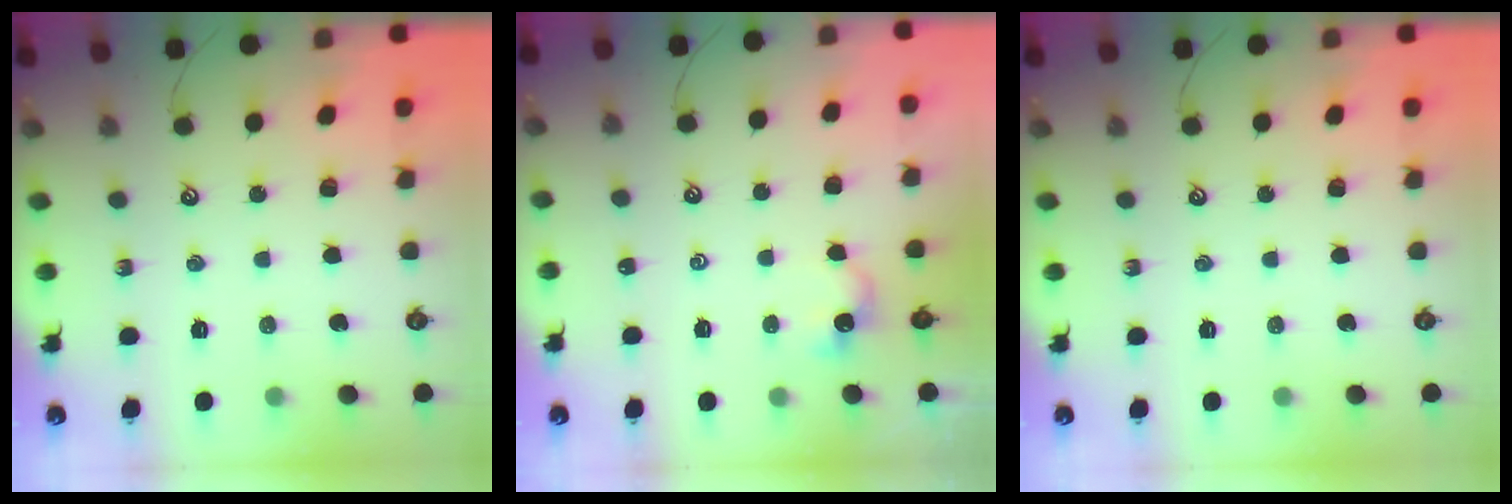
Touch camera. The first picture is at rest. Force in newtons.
{"total": 0.0}
{"total": 0.0}